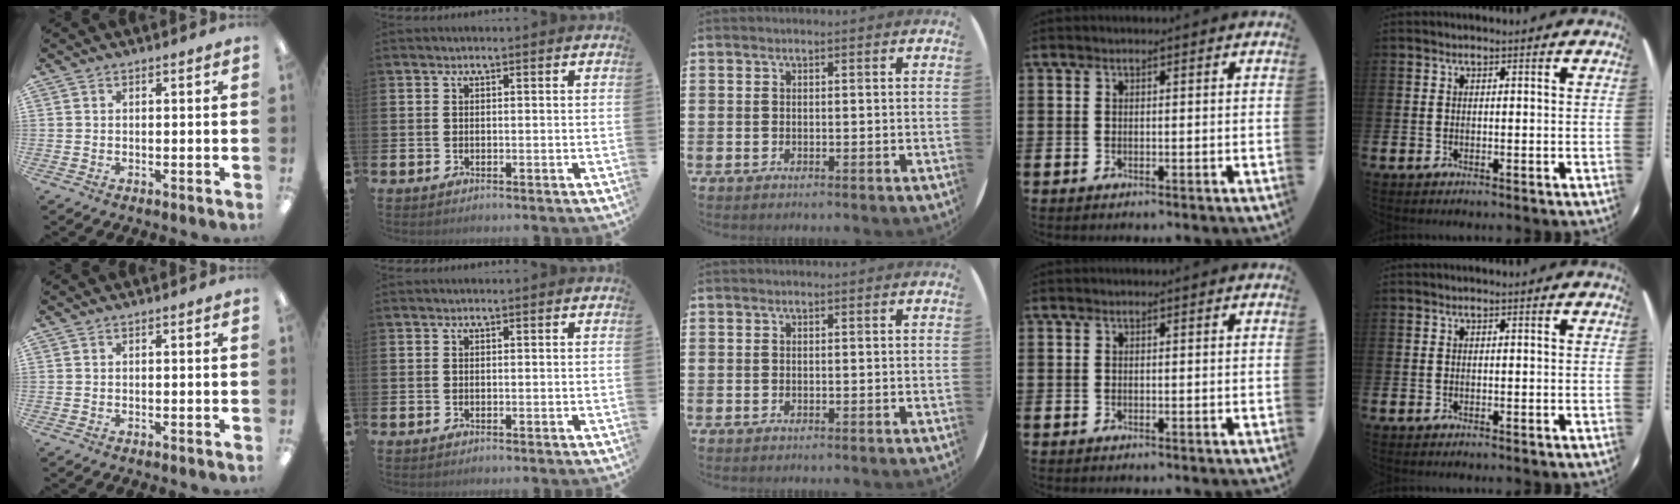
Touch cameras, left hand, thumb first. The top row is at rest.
{}